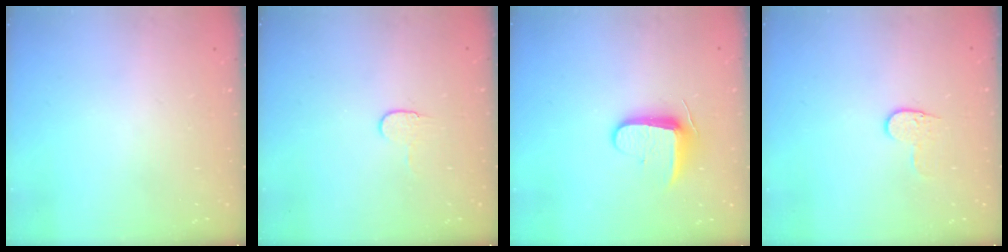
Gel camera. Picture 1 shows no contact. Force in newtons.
{"total": 5.0, "press": 4.9, "slide": 0.4}
{"total": 8.9, "press": 8.9, "slide": 0.9}
{"total": 5.3, "press": 5.2, "slide": 0.5}